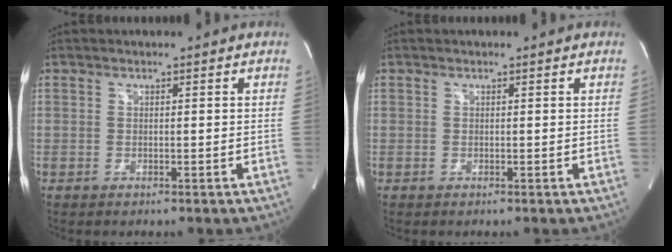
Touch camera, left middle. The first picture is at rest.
{"total": 0.0}